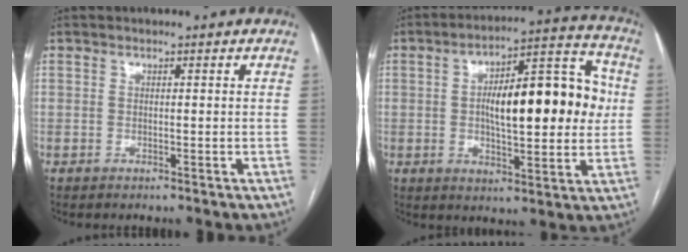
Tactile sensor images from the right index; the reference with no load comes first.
{"total": 17.6, "force": [1.3, 5.7, 16.6], "torque": [-0.245, 0.036, 0.022]}